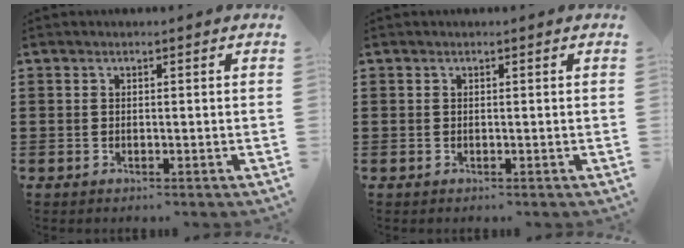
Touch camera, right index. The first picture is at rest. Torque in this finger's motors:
{"motor_torque": [0.14, -0.13, 0.00, 0.01]}